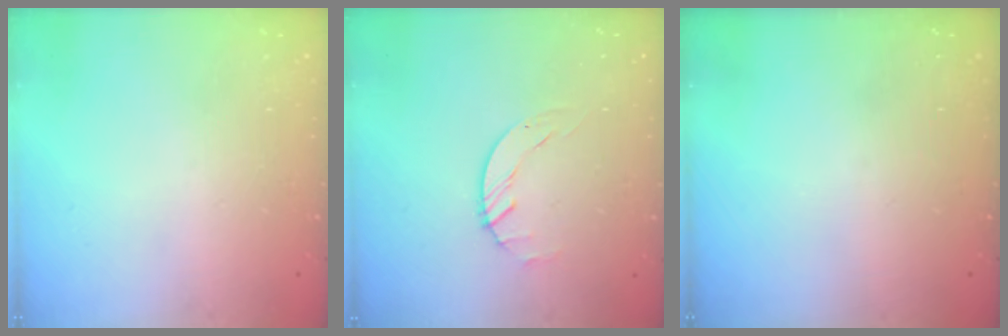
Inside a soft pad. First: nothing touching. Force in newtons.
{"total": 0.6, "press": 0.6, "slide": 0.1}
{"total": 0.0}